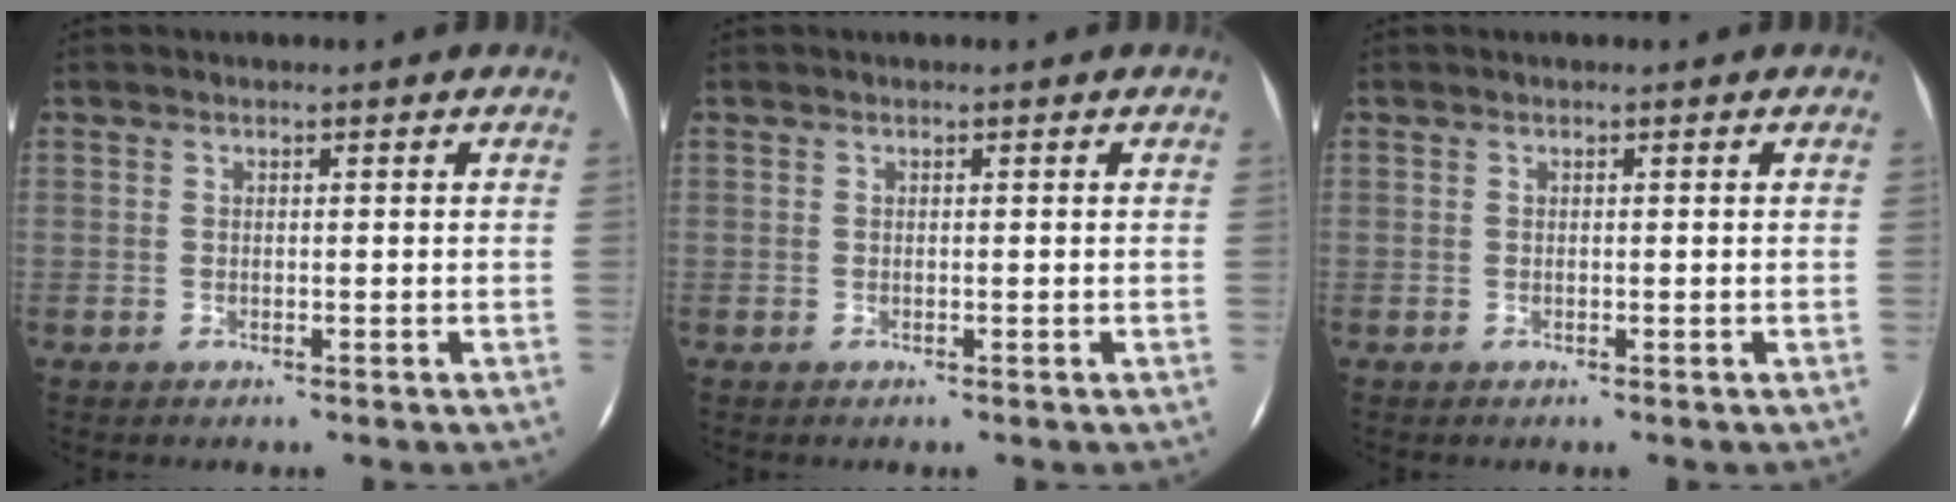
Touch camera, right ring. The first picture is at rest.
{"total": 0.0}
{"total": 0.0}